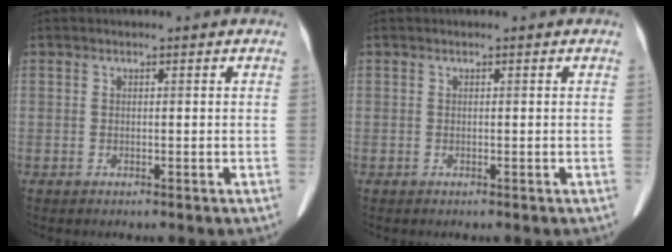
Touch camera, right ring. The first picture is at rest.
{"total": 0.0}